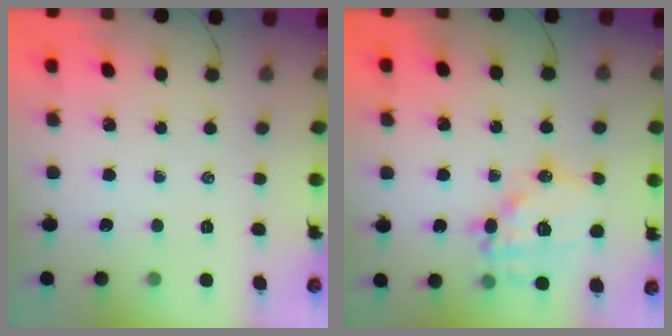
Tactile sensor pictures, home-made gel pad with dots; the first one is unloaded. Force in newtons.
{"total": 15.9, "press": 15.6, "slide": 3.2}